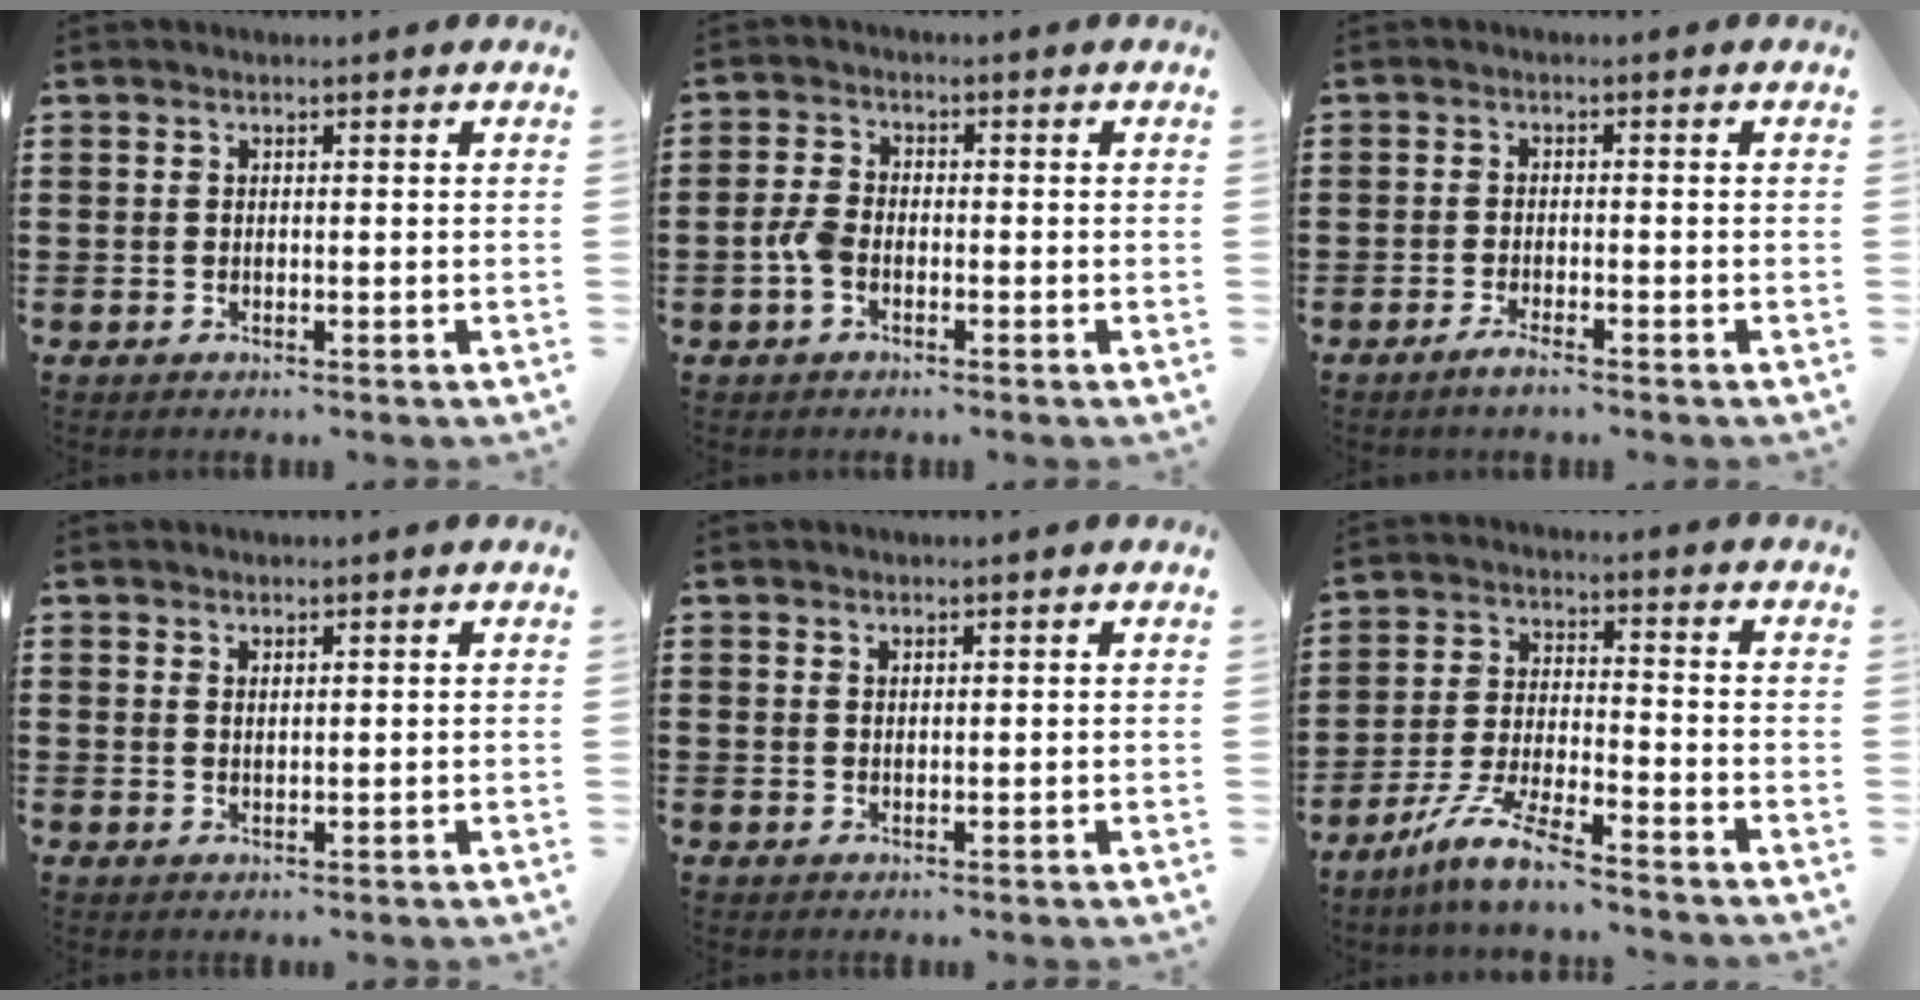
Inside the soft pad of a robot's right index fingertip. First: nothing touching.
{"total": 3.3, "force": [-1.2, 1.9, 2.4], "torque": [-0.064, -0.003, -0.026]}
{"total": 1.9, "force": [-1.6, 0.1, 1.0], "torque": [-0.018, 0.000, -0.028]}
{"total": 1.1, "force": [1.1, 0.3, 0.2], "torque": [-0.005, 0.001, 0.020]}
{"total": 0.9, "force": [0.8, 0.4, 0.1], "torque": [-0.003, 0.002, 0.016]}
{"total": 7.6, "force": [-6.5, 0.4, 4.0], "torque": [-0.104, -0.009, -0.132]}